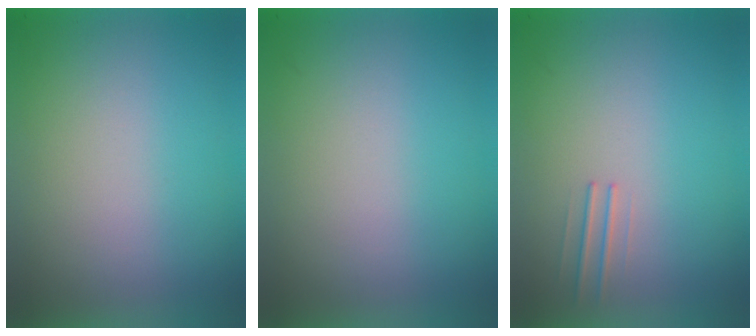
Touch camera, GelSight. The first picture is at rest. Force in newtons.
{"total": 0.0}
{"total": 1.0}